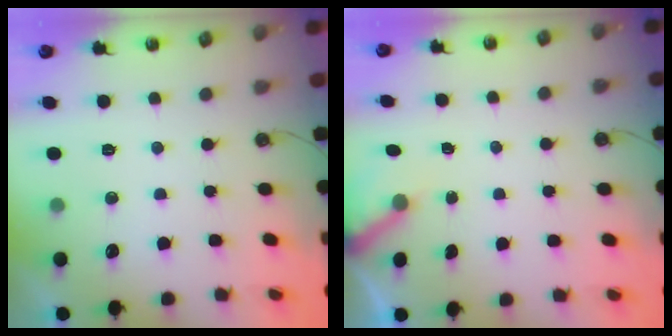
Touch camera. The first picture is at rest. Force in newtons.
{"total": 3.4, "press": 3.4, "slide": 0.3}